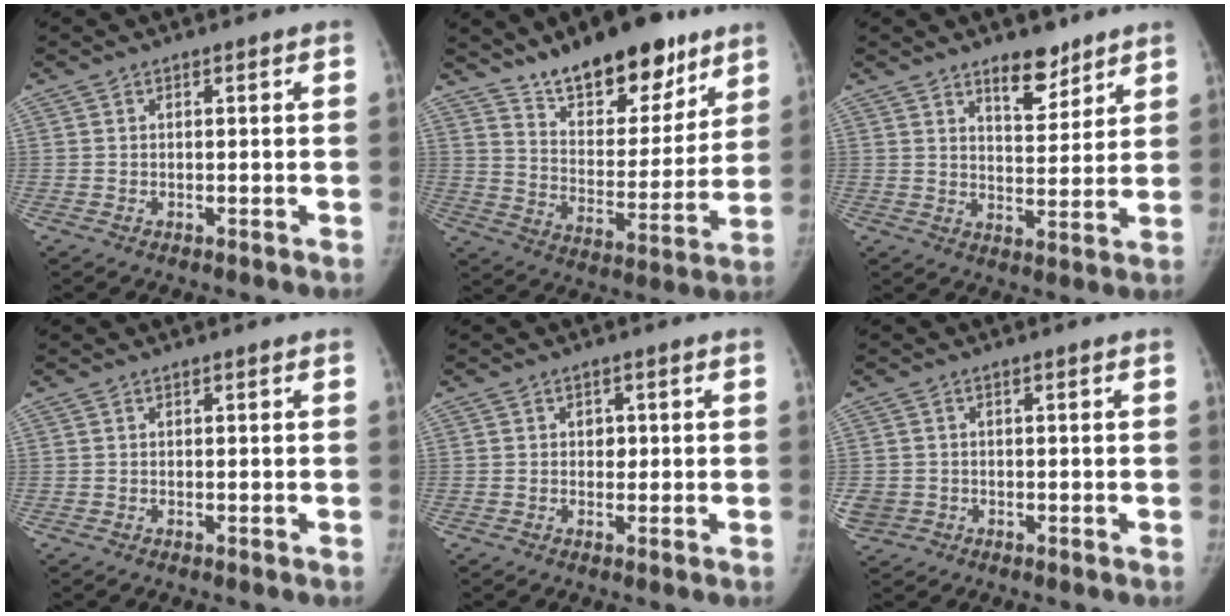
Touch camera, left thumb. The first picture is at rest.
{"total": 20.6, "force": [14.8, 8.9, 11.1], "torque": [-0.118, -0.083, 0.236]}
{"total": 7.7, "force": [5.6, 3.4, 4.0], "torque": [-0.033, -0.041, 0.089]}
{"total": 0.0}
{"total": 1.7, "force": [0.3, 1.4, 0.9], "torque": [0.001, 0.001, 0.002]}
{"total": 4.4, "force": [-0.8, 4.0, 1.6], "torque": [-0.044, 0.004, -0.006]}